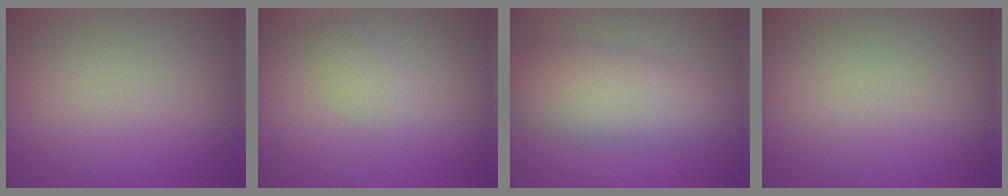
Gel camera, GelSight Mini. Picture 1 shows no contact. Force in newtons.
{"total": 1.7, "press": 1.7, "slide": 0.1}
{"total": 6.1, "press": 6.1, "slide": 0.4}
{"total": 0.0}